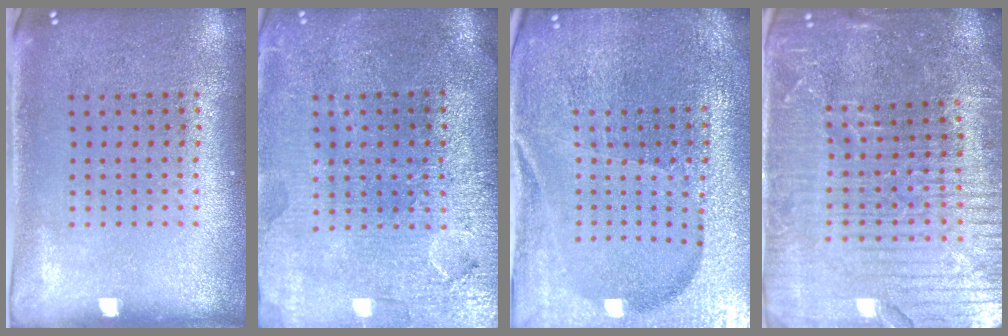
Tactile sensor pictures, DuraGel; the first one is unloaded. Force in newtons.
{"total": 3.7, "press": 3.4, "slide": 1.5}
{"total": 4.9, "press": 4.6, "slide": 1.6}
{"total": 5.9, "press": 5.3, "slide": 2.6}